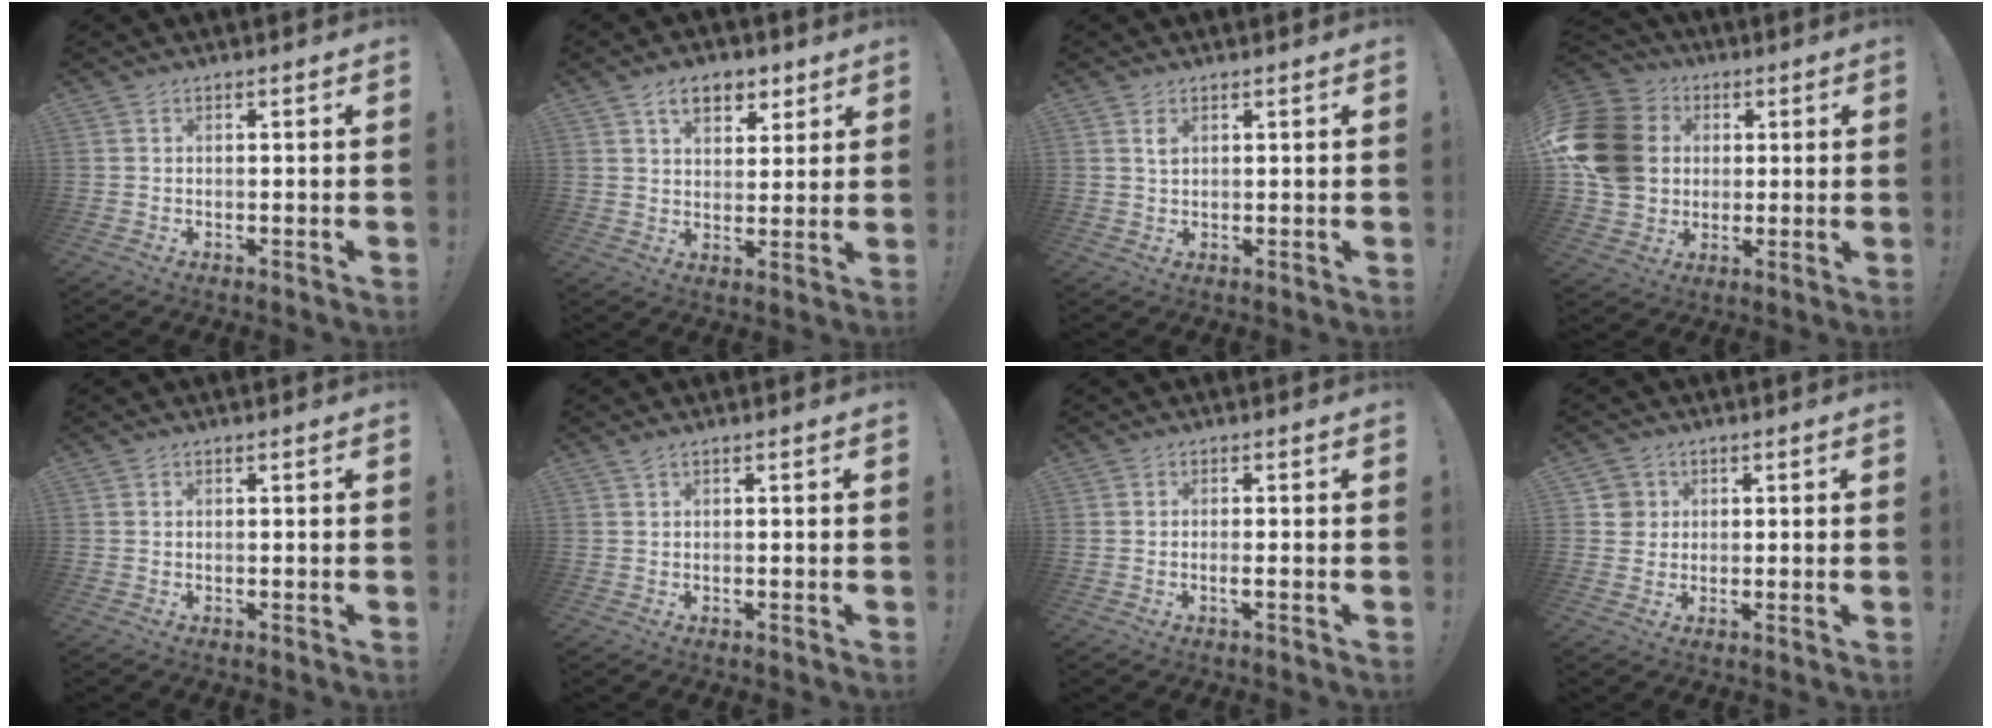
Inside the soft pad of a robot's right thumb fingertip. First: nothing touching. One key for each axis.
{"total": 9.0, "fx": 4.9, "fy": 5.8, "fz": 5.0, "tx": -0.071, "ty": -0.012, "tz": 0.090}
{"total": 1.6, "fx": 0.8, "fy": 0.9, "fz": 1.1, "tx": -0.016, "ty": -0.003, "tz": 0.012}
{"total": 18.8, "fx": 2.6, "fy": 15.6, "fz": 10.2, "tx": -0.177, "ty": 0.005, "tz": 0.059}
{"total": 0.0}
{"total": 1.0, "fx": 0.7, "fy": -0.1, "fz": 0.8, "tx": -0.009, "ty": -0.003, "tz": 0.010}
{"total": 1.7, "fx": -0.4, "fy": -0.3, "fz": 1.6, "tx": -0.028, "ty": -0.004, "tz": -0.008}
{"total": 3.7, "fx": 0.8, "fy": 3.6, "fz": 0.6, "tx": -0.004, "ty": 0.004, "tz": 0.016}